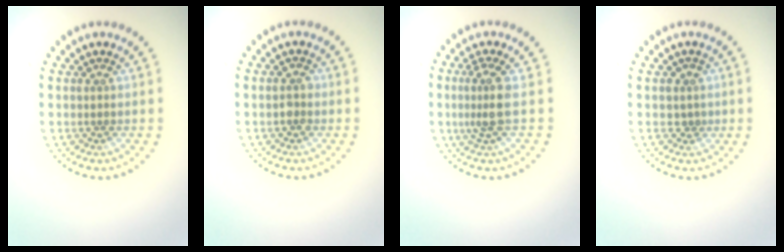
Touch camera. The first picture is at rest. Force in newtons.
{"total": 1.3, "press": 1.3, "slide": 0.4}
{"total": 2.6, "press": 2.0, "slide": 1.7}
{"total": 1.2, "press": 1.0, "slide": 0.7}